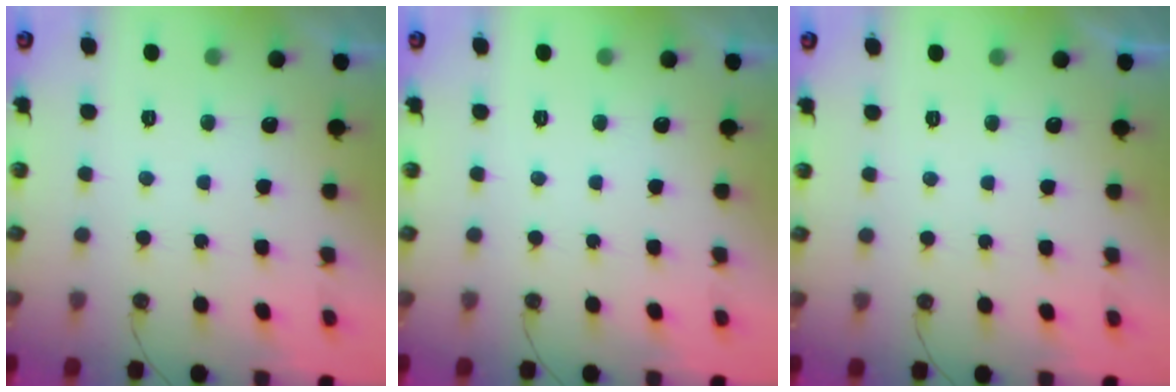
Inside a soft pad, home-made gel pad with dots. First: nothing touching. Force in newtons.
{"total": 0.0}
{"total": 0.0}